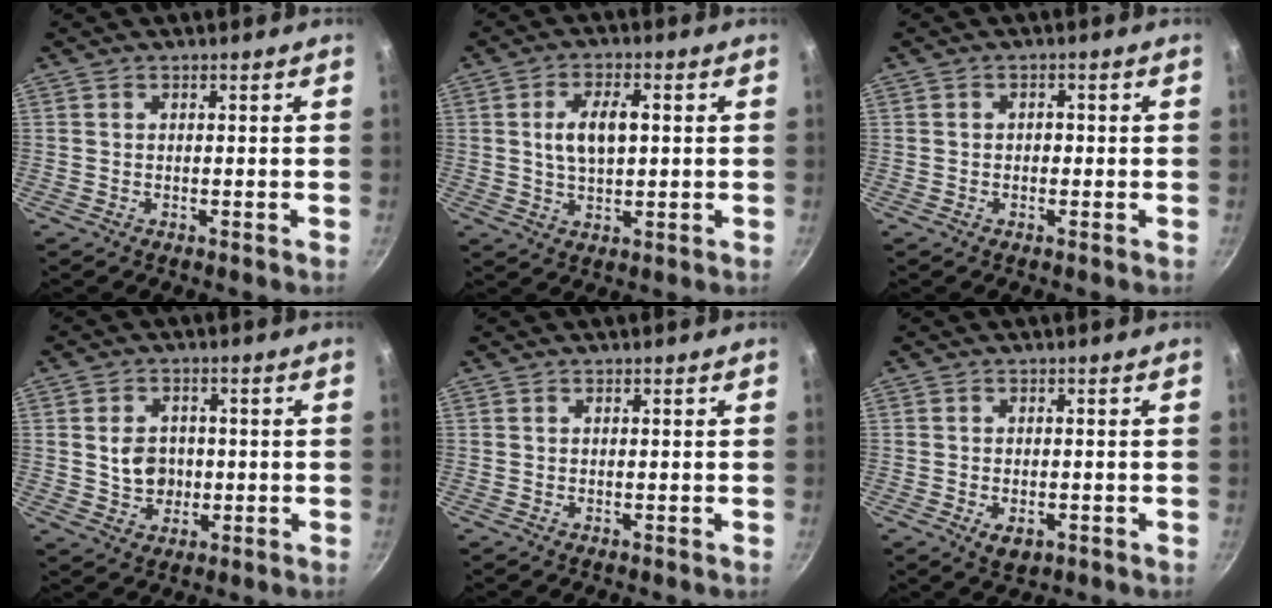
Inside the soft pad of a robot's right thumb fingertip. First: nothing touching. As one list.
[{"total": 7.7, "force": [1.1, 4.0, 6.5], "torque": [-0.107, 0.008, 0.020]}, {"total": 1.5, "force": [-0.2, 1.2, 0.9], "torque": [-0.010, 0.006, -0.005]}, {"total": 6.6, "force": [0.1, 5.5, 3.7], "torque": [-0.034, 0.004, 0.005]}, {"total": 0.0}, {"total": 3.9, "force": [-1.4, 2.3, 2.8], "torque": [-0.040, 0.000, -0.016]}]